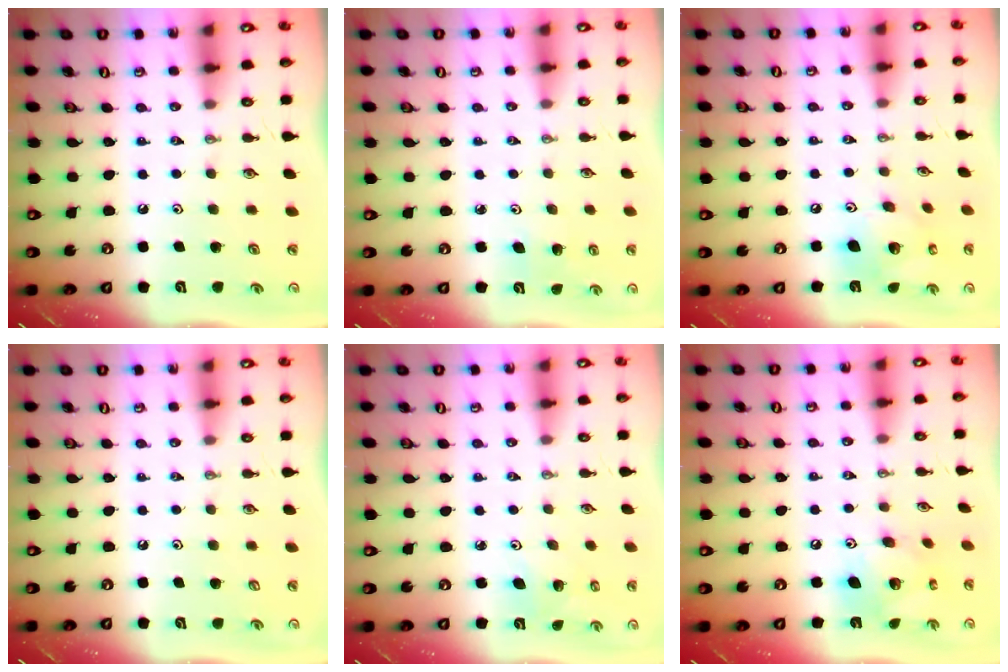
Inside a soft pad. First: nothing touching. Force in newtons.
{"total": 4.1, "press": 4.0, "slide": 1.0}
{"total": 16.0, "press": 15.7, "slide": 3.2}
{"total": 1.0, "press": 0.2, "slide": 1.0}
{"total": 3.6, "press": 3.2, "slide": 1.6}
{"total": 13.4, "press": 13.4, "slide": 1.4}